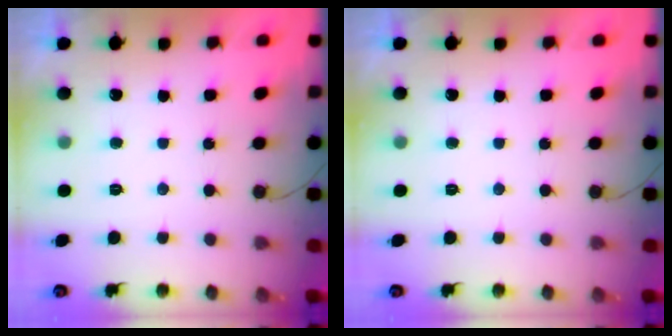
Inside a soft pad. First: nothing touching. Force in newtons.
{"total": 0.0}